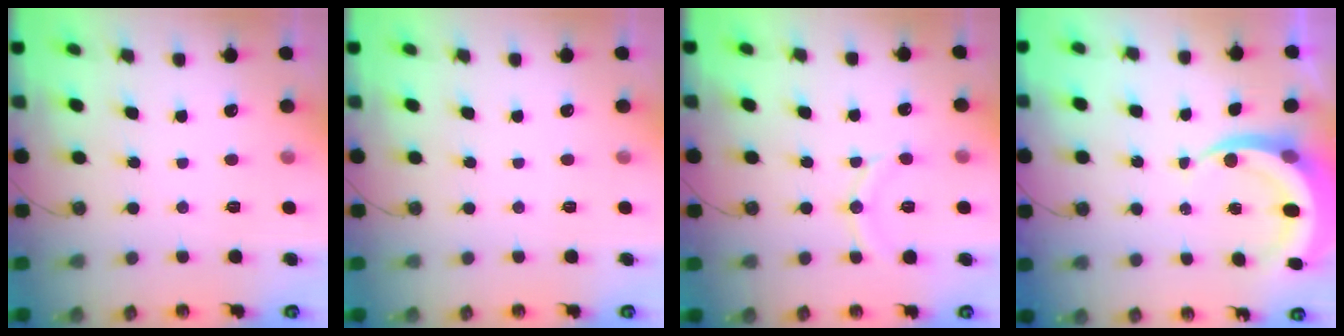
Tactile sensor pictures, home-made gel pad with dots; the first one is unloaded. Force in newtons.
{"total": 0.0}
{"total": 9.6, "press": 9.5, "slide": 0.9}
{"total": 6.8, "press": 6.7, "slide": 0.6}